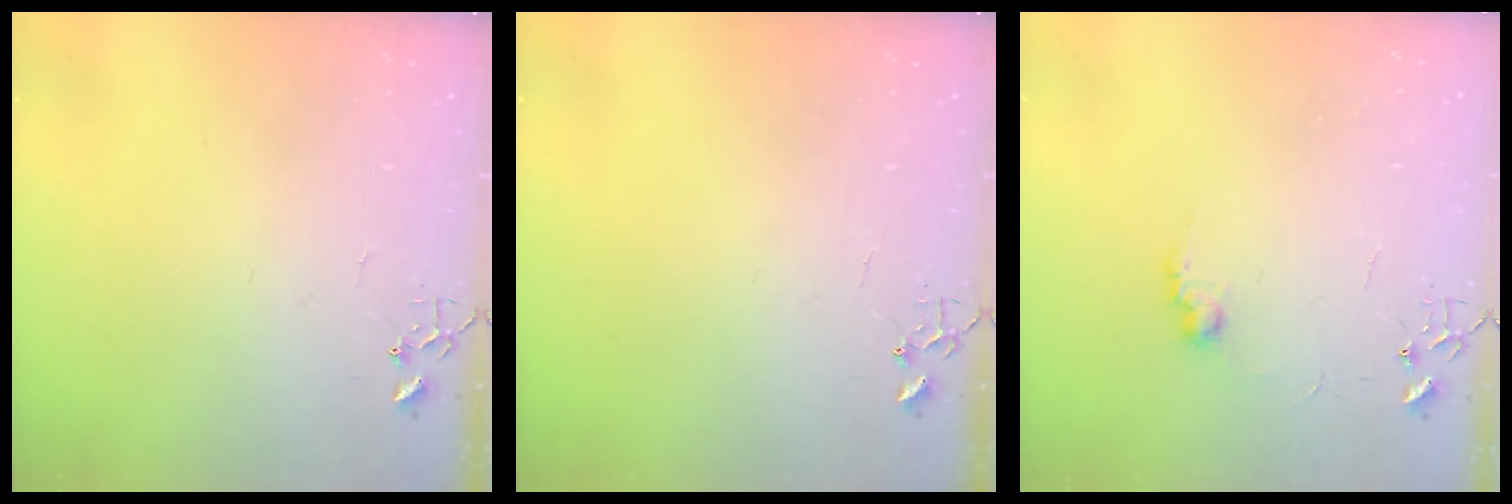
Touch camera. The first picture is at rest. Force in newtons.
{"total": 0.0}
{"total": 7.5, "press": 7.4, "slide": 0.3}